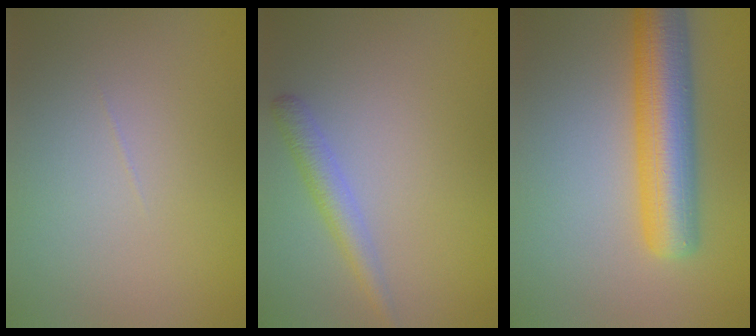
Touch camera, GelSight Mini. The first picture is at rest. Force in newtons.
{"total": 2.2, "press": 2.2, "slide": 0.1}
{"total": 7.6, "press": 7.6, "slide": 0.2}